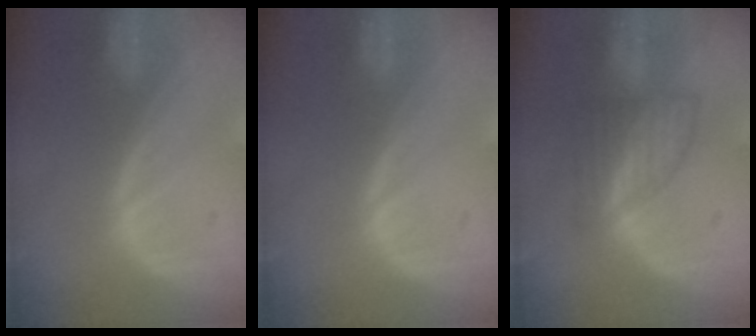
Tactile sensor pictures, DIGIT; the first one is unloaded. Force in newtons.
{"total": 0.0}
{"total": 5.8, "press": 5.7, "slide": 0.8}